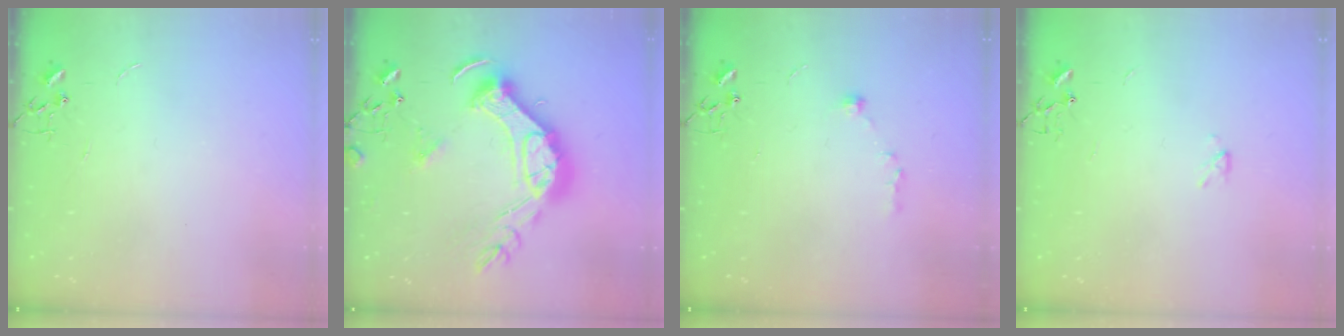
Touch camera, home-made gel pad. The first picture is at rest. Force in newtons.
{"total": 22.4, "press": 22.3, "slide": 2.4}
{"total": 7.2, "press": 7.1, "slide": 1.2}
{"total": 2.3, "press": 2.3, "slide": 0.4}